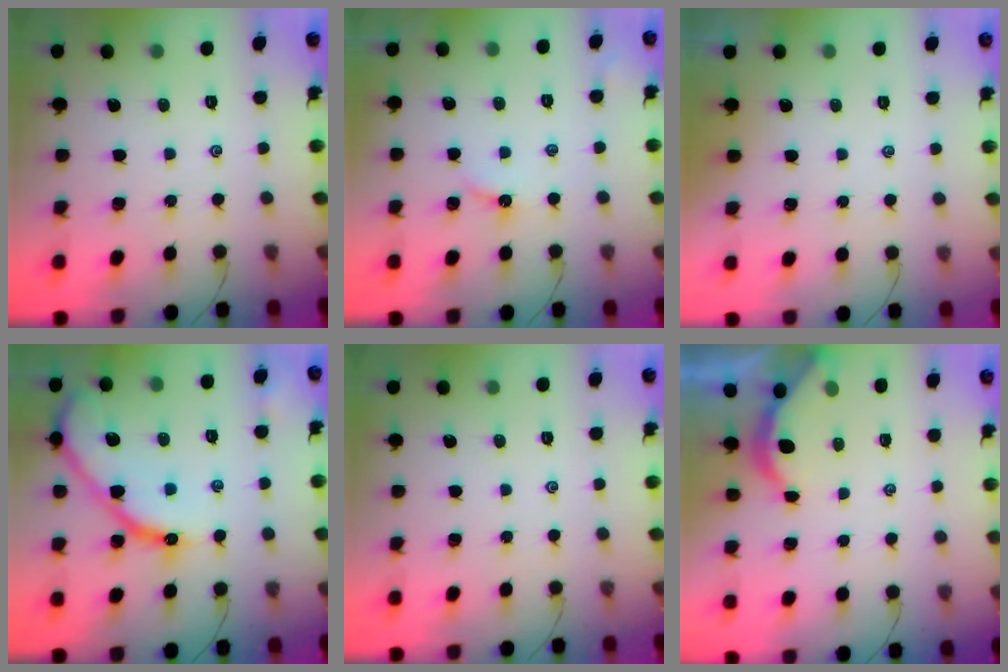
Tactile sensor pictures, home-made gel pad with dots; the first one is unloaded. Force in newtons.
{"total": 2.9, "press": 2.9, "slide": 0.2}
{"total": 1.2, "press": 1.2, "slide": 0.3}
{"total": 13.8, "press": 13.7, "slide": 1.2}
{"total": 0.0}
{"total": 2.9, "press": 2.9, "slide": 0.2}